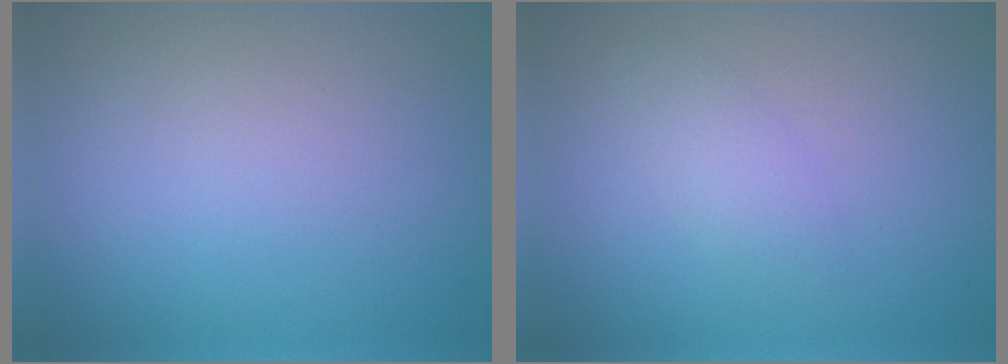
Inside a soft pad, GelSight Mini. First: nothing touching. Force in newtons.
{"total": 1.5, "press": 1.5, "slide": 0.0}